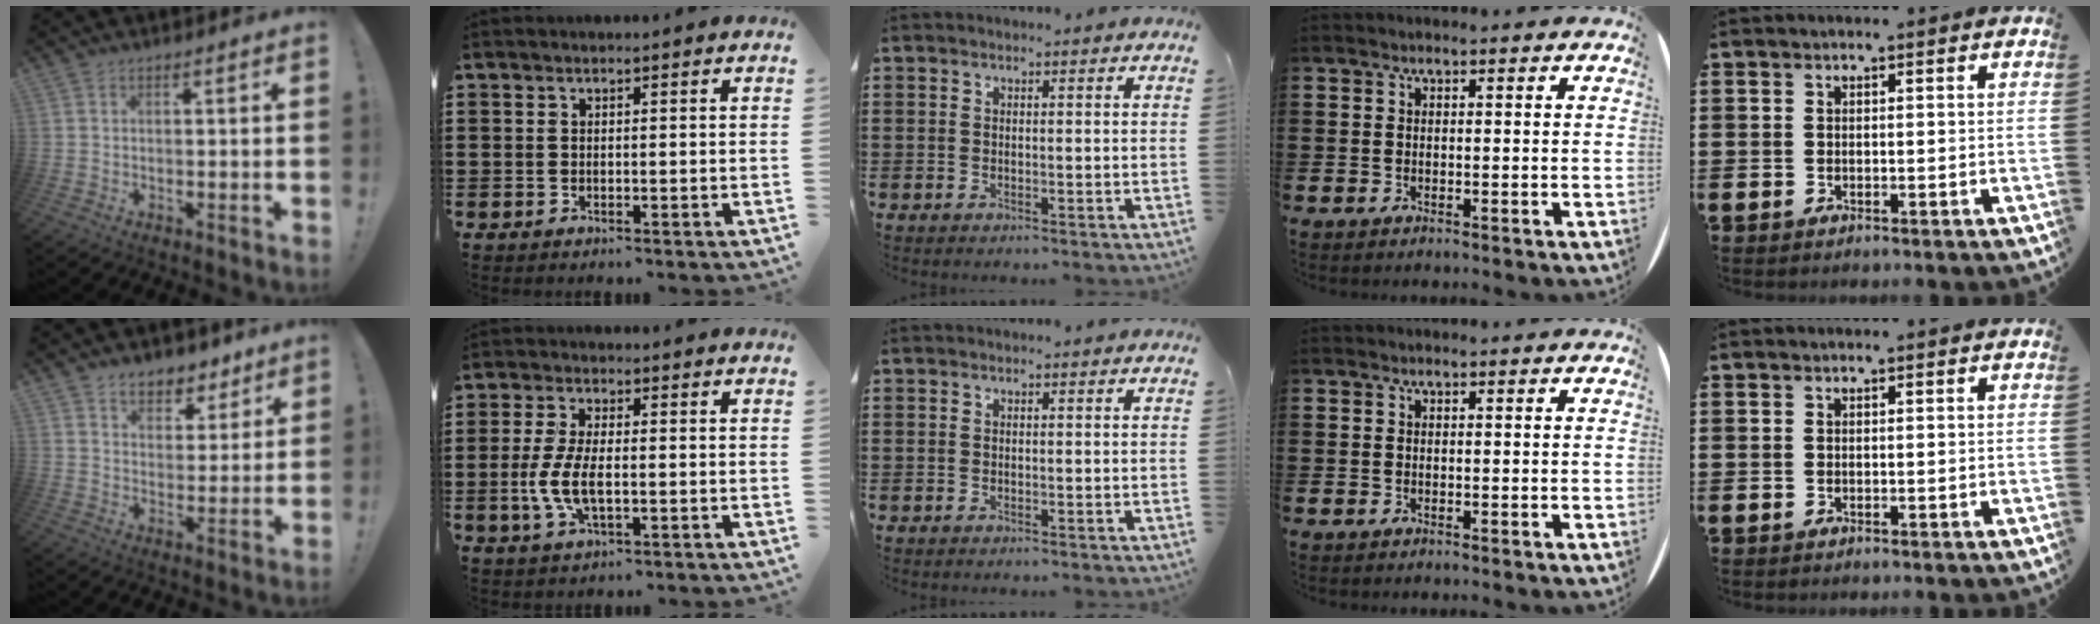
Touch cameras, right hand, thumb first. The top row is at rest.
{"thumb": {"total": 7.4, "force": [5.5, 4.7, 1.5], "torque": [-0.019, -0.041, 0.105]}, "index": {"total": 6.4, "force": [-1.2, 2.5, 5.8], "torque": [-0.128, -0.005, -0.027]}}